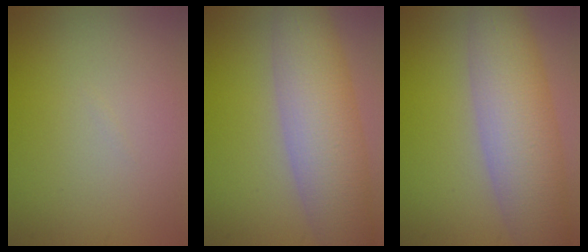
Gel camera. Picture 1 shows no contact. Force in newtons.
{"total": 8.0, "press": 8.0, "slide": 0.4}
{"total": 8.0, "press": 8.0, "slide": 0.4}